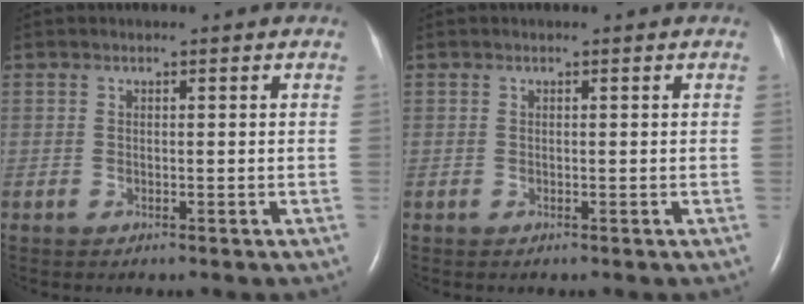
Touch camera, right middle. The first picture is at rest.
{"total": 0.0}